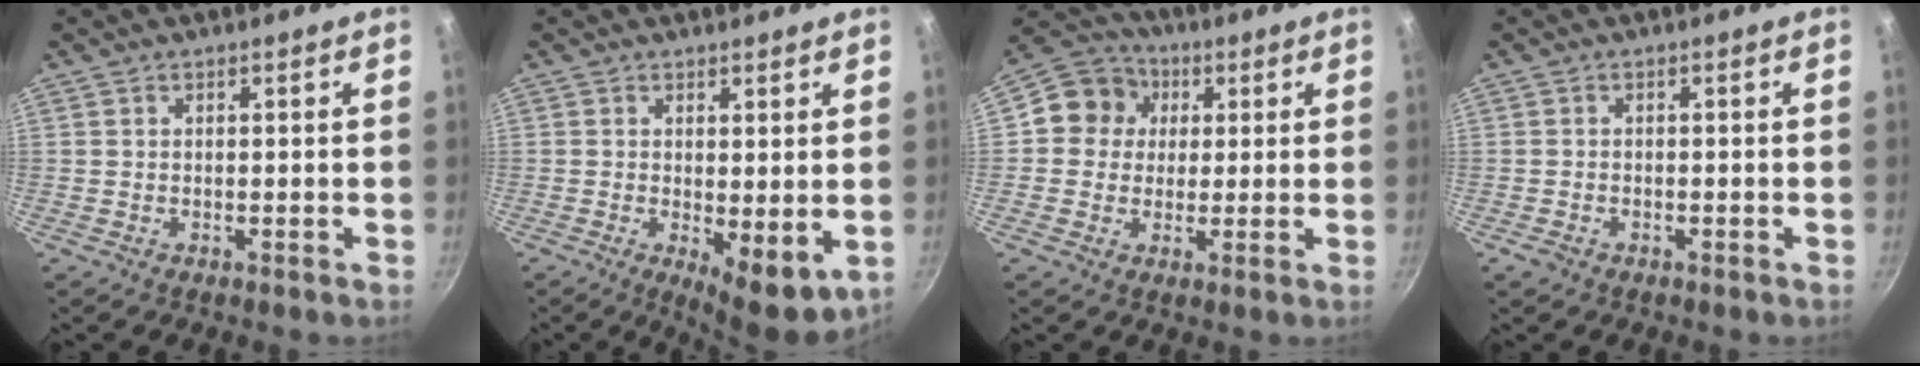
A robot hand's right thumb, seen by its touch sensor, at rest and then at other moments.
{"total": 7.4, "force": [-0.2, 2.8, 6.9], "torque": [-0.086, -0.020, 0.006]}
{"total": 9.0, "force": [1.8, 8.2, 3.2], "torque": [-0.021, 0.013, 0.008]}
{"total": 1.7, "force": [-1.0, 1.1, 0.8], "torque": [-0.022, 0.007, -0.015]}